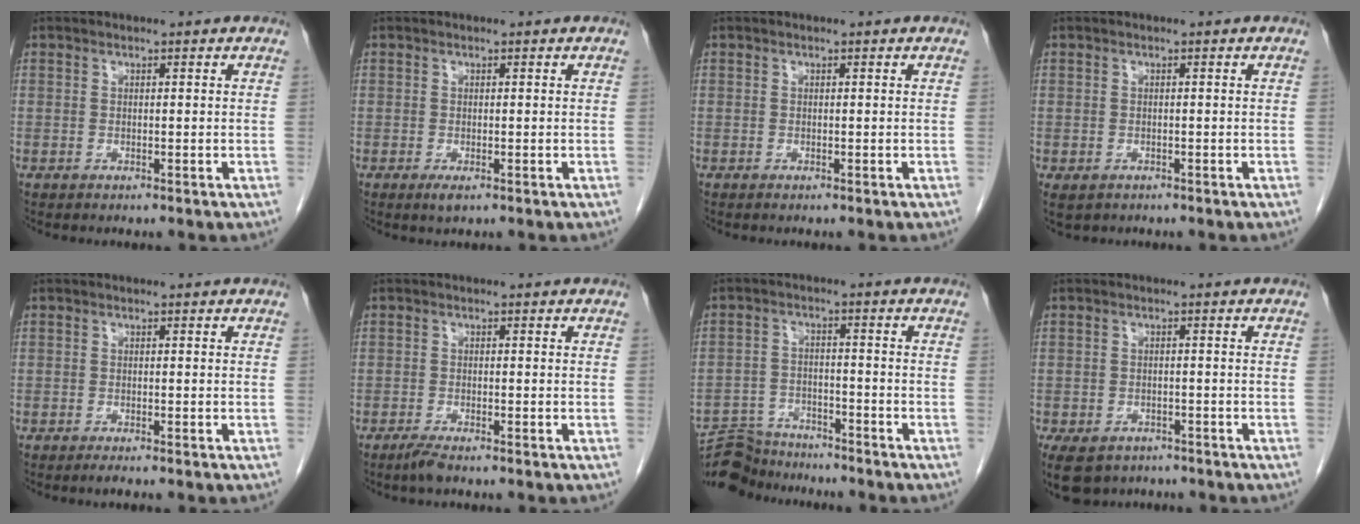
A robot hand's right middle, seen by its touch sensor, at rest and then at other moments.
{"total": 1.2, "force": [-0.6, 0.3, 0.9], "torque": [-0.015, -0.003, -0.007]}
{"total": 0.0}
{"total": 2.1, "force": [-1.3, 1.5, 0.8], "torque": [-0.019, -0.003, -0.013]}
{"total": 1.0, "force": [-0.7, -0.2, 0.6], "torque": [-0.014, -0.004, -0.013]}
{"total": 1.9, "force": [-1.5, 0.1, 1.1], "torque": [-0.032, -0.006, -0.030]}
{"total": 9.0, "force": [-8.7, 2.1, 0.2], "torque": [-0.004, 0.011, -0.148]}
{"total": 9.0, "force": [-6.4, 5.4, 3.2], "torque": [-0.076, -0.010, -0.090]}